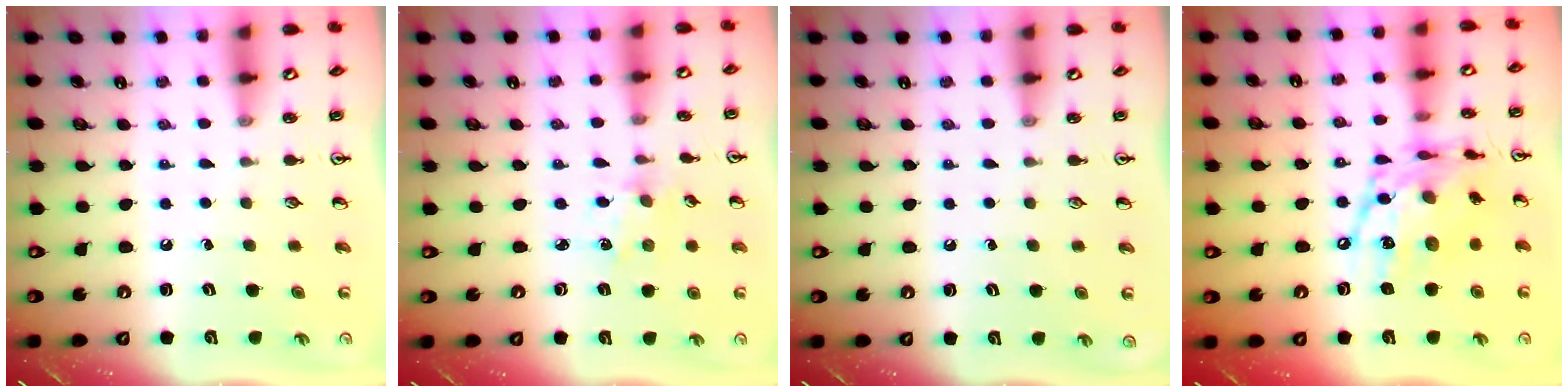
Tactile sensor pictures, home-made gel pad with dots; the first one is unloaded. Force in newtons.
{"total": 1.2, "press": 1.2, "slide": 0.2}
{"total": 0.0}
{"total": 16.0, "press": 15.9, "slide": 0.9}